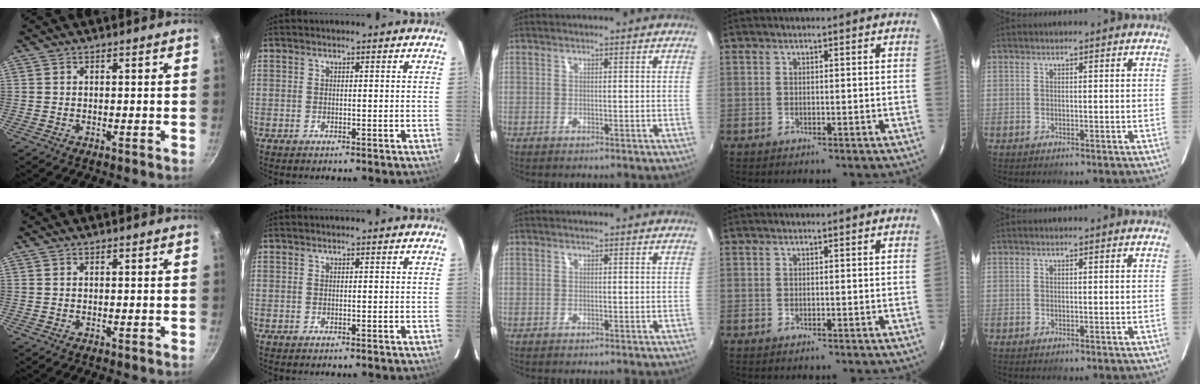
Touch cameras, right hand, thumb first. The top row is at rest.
{}